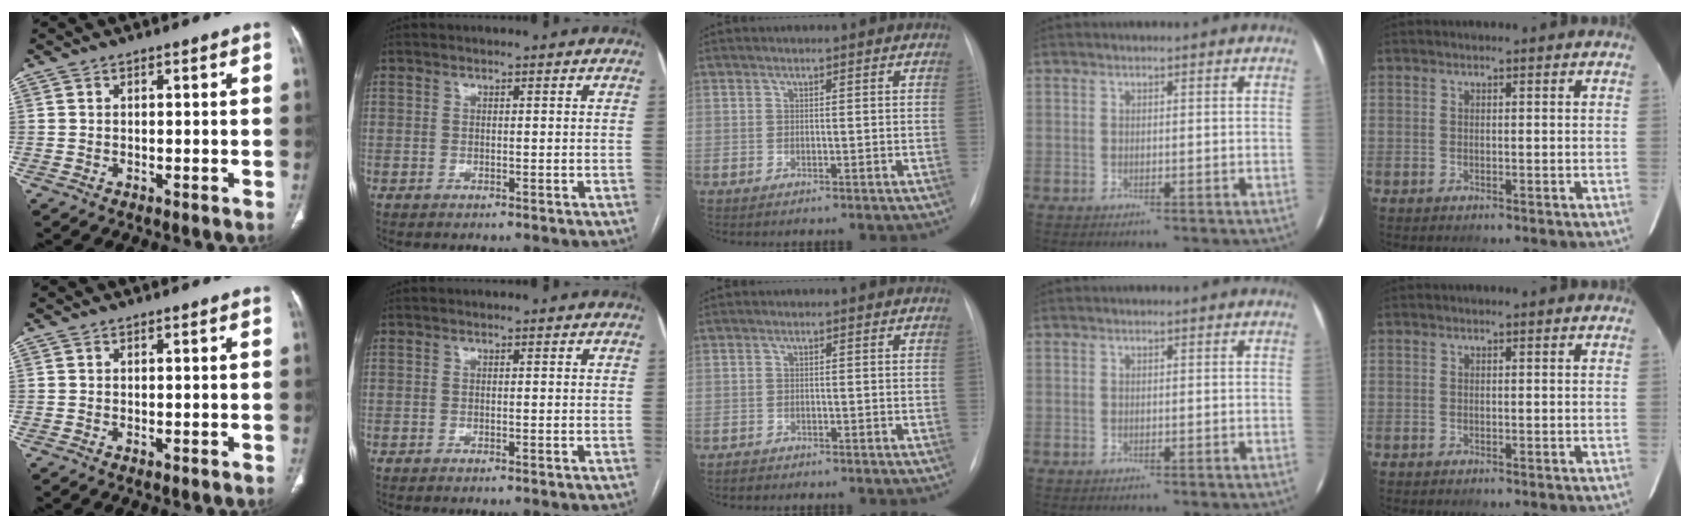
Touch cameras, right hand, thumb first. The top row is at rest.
{"middle": {"total": 0.9, "force": [-0.8, 0.5, 0.0], "torque": [-0.003, 0.001, -0.015]}}